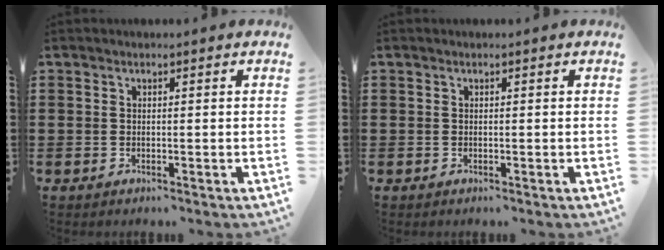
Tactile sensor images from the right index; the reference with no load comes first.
{"total": 0.0}